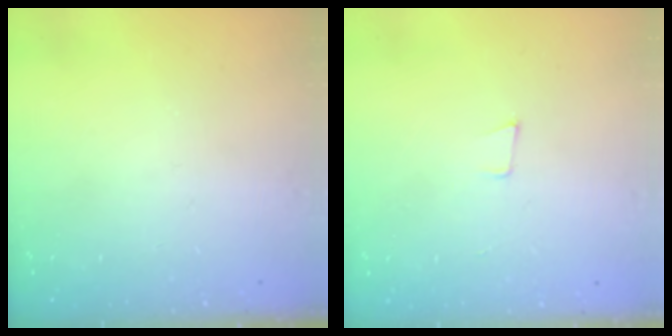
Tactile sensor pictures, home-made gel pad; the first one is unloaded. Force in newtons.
{"total": 4.6, "press": 3.6, "slide": 2.9}